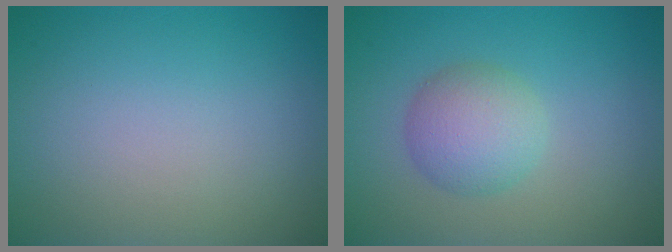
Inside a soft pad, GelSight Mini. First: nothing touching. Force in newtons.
{"total": 3.6, "press": 3.6, "slide": 0.2}